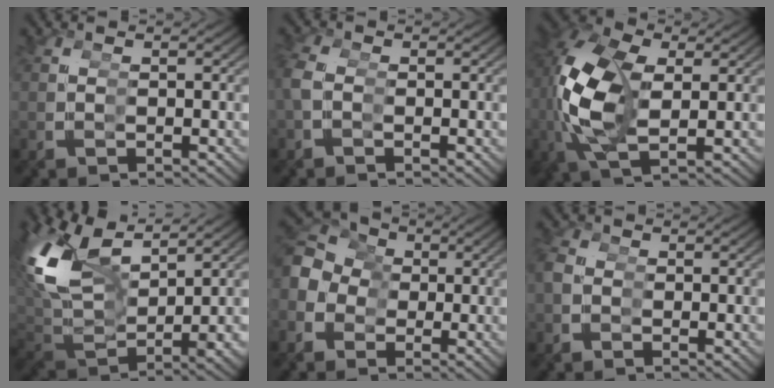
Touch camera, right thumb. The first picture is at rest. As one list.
[{"total": 1.9, "force": [-0.6, 1.7, 0.8], "torque": [-0.041, -0.011, -0.009]}, {"total": 11.7, "force": [-0.4, 7.8, 8.7], "torque": [-0.206, -0.042, 0.011]}, {"total": 9.2, "force": [2.0, 5.6, 7.0], "torque": [-0.162, -0.027, 0.052]}, {"total": 10.0, "force": [1.9, 8.4, 5.1], "torque": [-0.079, 0.001, 0.017]}, {"total": 2.4, "force": [-0.7, 2.3, 0.3], "torque": [-0.019, -0.020, -0.012]}]